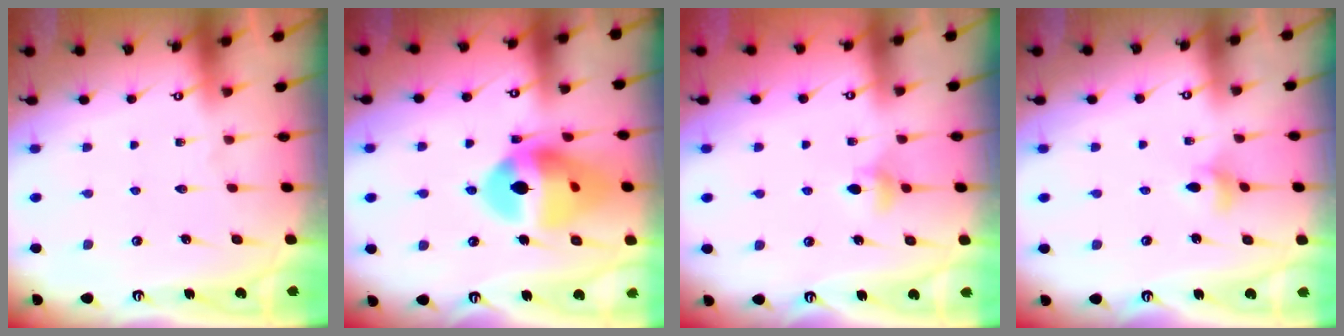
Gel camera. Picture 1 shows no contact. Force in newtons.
{"total": 17.0, "press": 16.1, "slide": 5.7}
{"total": 4.0, "press": 3.9, "slide": 0.7}
{"total": 4.2, "press": 4.1, "slide": 0.6}